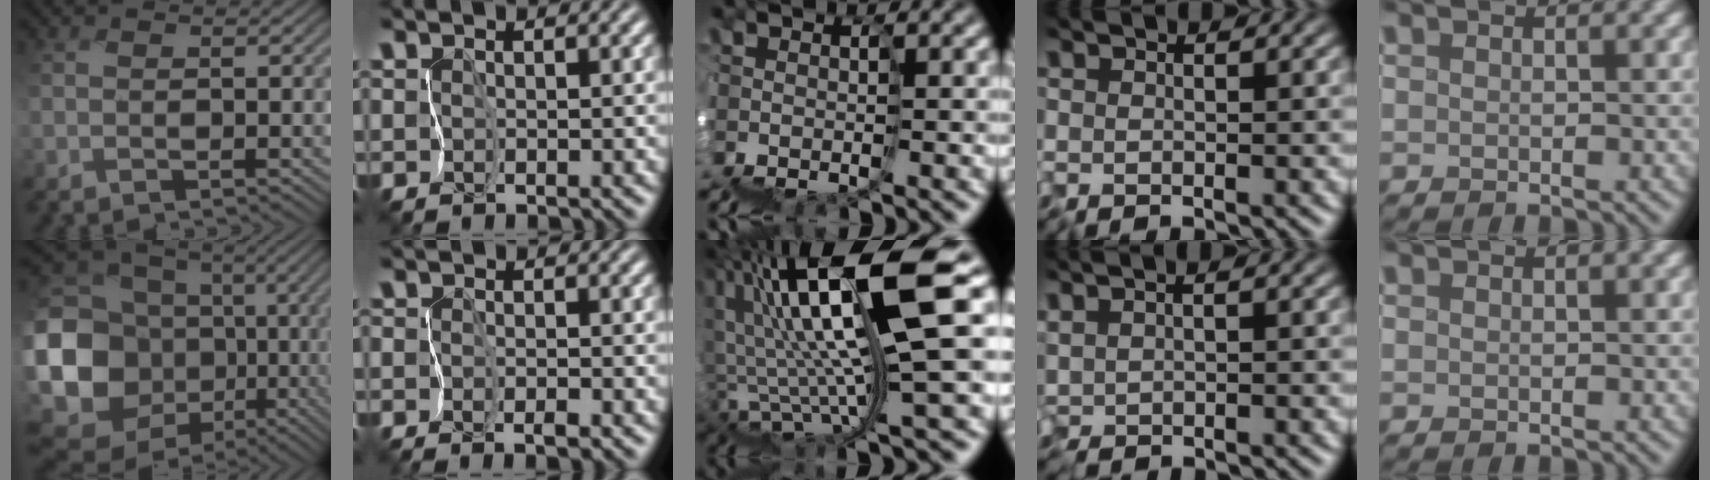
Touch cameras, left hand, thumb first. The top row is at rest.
{"thumb": {"total": 19.6, "force": [-3.0, 16.6, 10.0], "torque": [-0.273, -0.035, -0.061]}, "index": {"total": 1.1, "force": [-1.1, 0.0, 0.3], "torque": [-0.010, -0.004, -0.023]}, "middle": {"total": 11.2, "force": [5.4, 1.4, 9.7], "torque": [-0.150, 0.031, 0.099]}, "ring": {"total": 0.6, "force": [0.4, 0.0, 0.4], "torque": [-0.014, 0.003, 0.010]}}